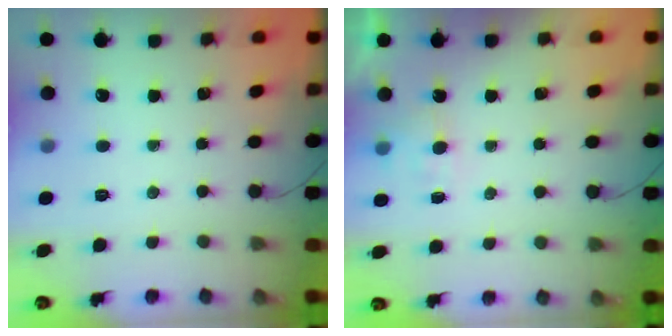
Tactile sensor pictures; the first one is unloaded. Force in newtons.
{"total": 2.6, "press": 2.4, "slide": 1.1}